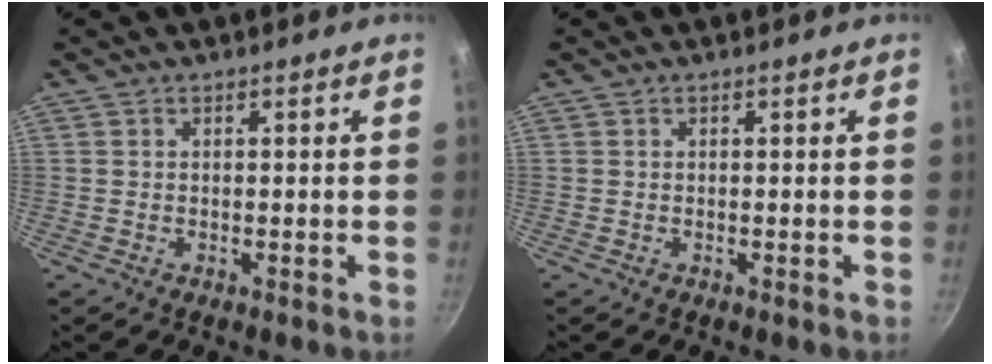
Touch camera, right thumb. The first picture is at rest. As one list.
[{"total": 0.0}]